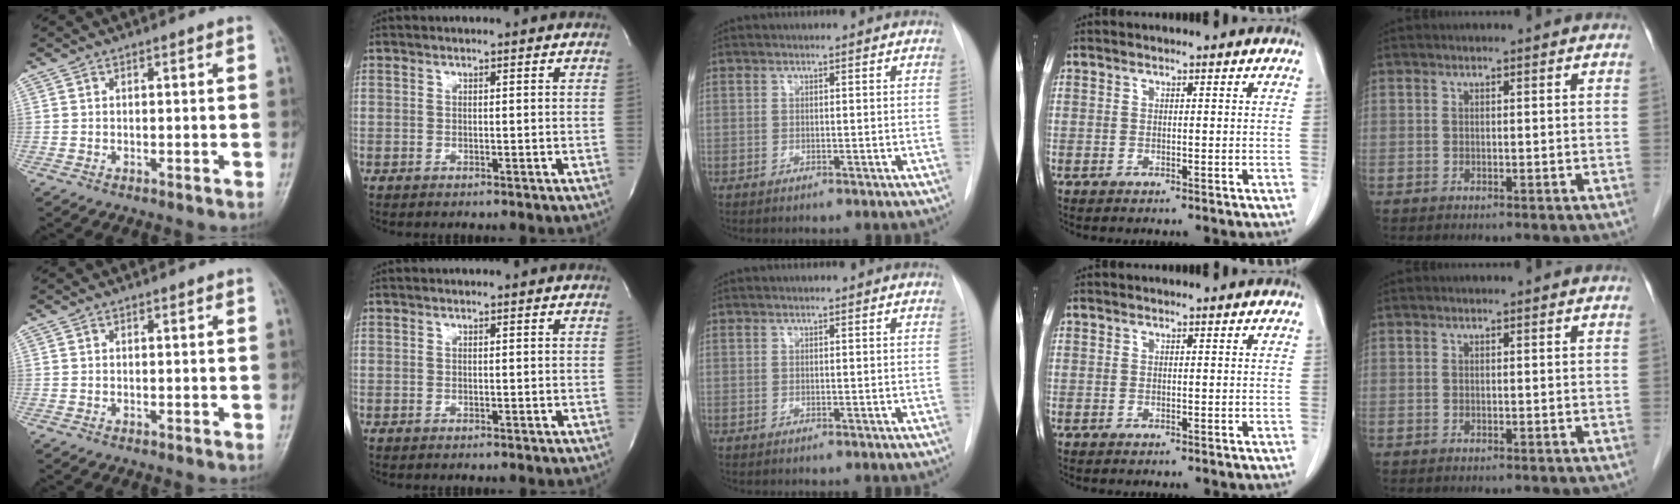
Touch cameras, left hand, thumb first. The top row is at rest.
{}